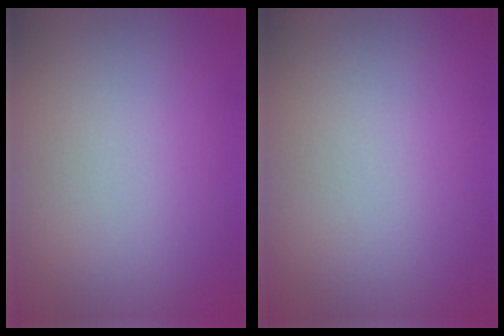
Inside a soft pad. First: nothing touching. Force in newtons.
{"total": 0.0}